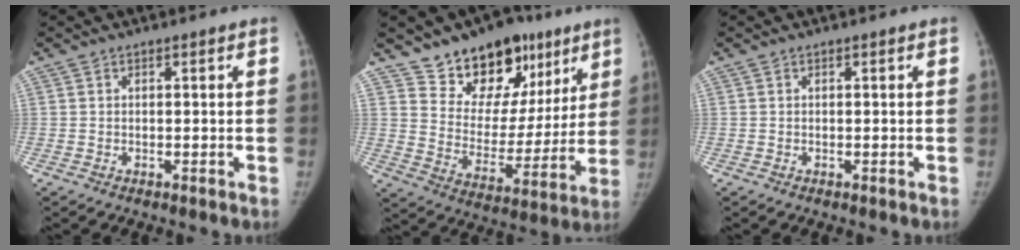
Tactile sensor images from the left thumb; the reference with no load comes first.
{"total": 19.9, "force": [13.1, 12.0, 8.9], "torque": [-0.066, -0.060, 0.207]}
{"total": 0.0}